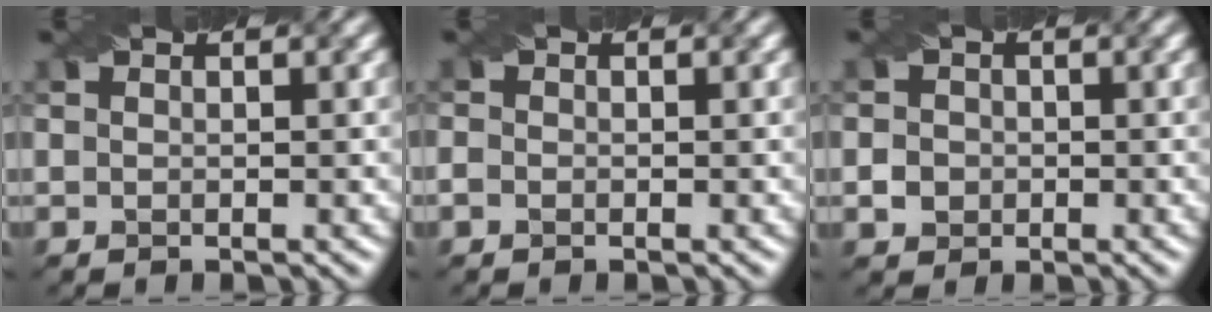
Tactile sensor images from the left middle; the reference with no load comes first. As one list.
[{"total": 1.5, "force": [-1.2, -0.4, -0.8], "torque": [-0.002, -0.006, 0.005]}, {"total": 1.5, "force": [-1.2, 0.7, -0.7], "torque": [-0.003, -0.005, 0.004]}]